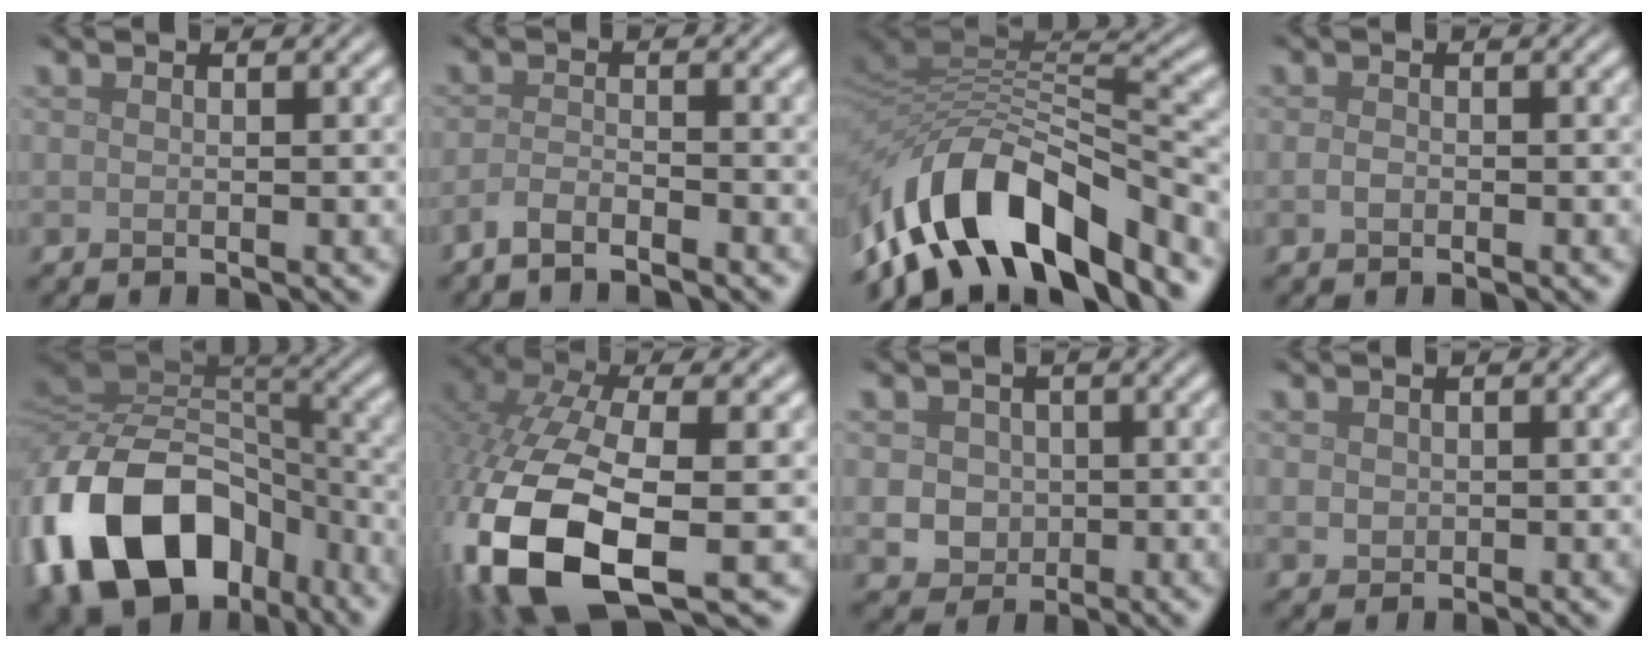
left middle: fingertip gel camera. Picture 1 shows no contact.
{"total": 1.9, "force": [-1.6, 0.4, 1.0], "torque": [-0.017, 0.001, -0.037]}
{"total": 12.3, "force": [-7.7, 5.3, 8.0], "torque": [-0.140, 0.009, -0.143]}
{"total": 0.8, "force": [-0.3, 0.5, 0.5], "torque": [-0.013, -0.001, -0.007]}
{"total": 16.6, "force": [-7.3, 11.1, 9.9], "torque": [-0.204, -0.010, -0.131]}
{"total": 14.7, "force": [-4.9, 7.1, 11.9], "torque": [-0.291, -0.032, -0.081]}
{"total": 3.3, "force": [0.1, 3.0, 1.3], "torque": [-0.011, 0.006, -0.007]}
{"total": 1.0, "force": [0.2, 0.9, 0.3], "torque": [-0.004, -0.003, 0.006]}